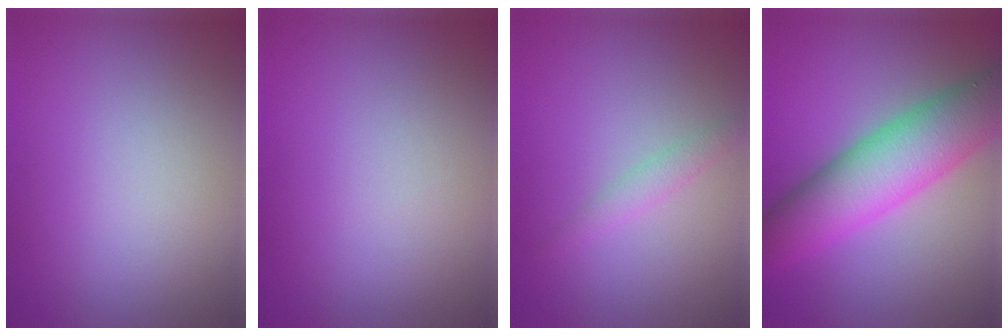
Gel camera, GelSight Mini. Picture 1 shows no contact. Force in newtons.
{"total": 0.0}
{"total": 1.4, "press": 1.4, "slide": 0.1}
{"total": 9.4, "press": 9.4, "slide": 0.1}